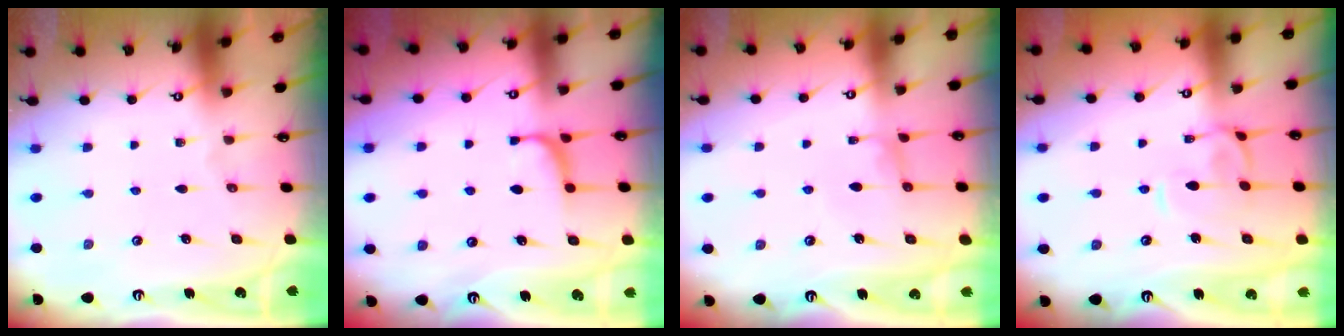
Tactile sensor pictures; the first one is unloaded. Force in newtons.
{"total": 2.2, "press": 2.2, "slide": 0.3}
{"total": 0.6, "press": 0.1, "slide": 0.5}
{"total": 1.0, "press": 0.6, "slide": 0.7}